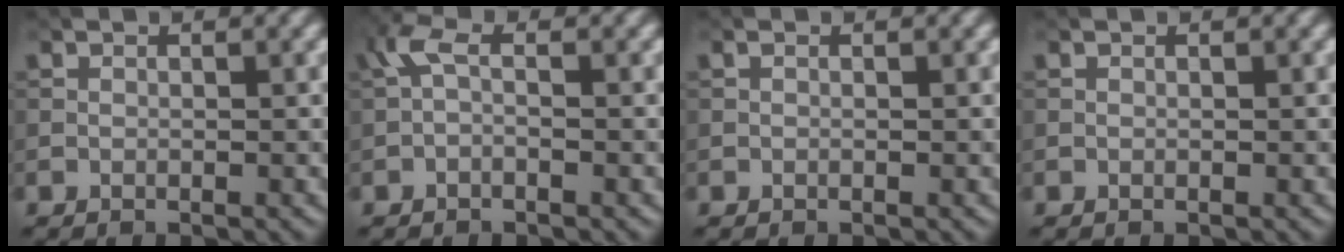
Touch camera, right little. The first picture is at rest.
{"total": 2.0, "force": [-0.3, 0.8, 1.8], "torque": [-0.041, 0.007, -0.012]}
{"total": 0.0}
{"total": 0.0}